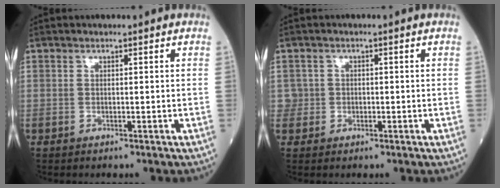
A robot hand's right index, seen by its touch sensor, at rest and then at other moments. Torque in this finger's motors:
{"motor_torque": [-0.15, 0.16, -0.07, -0.02]}